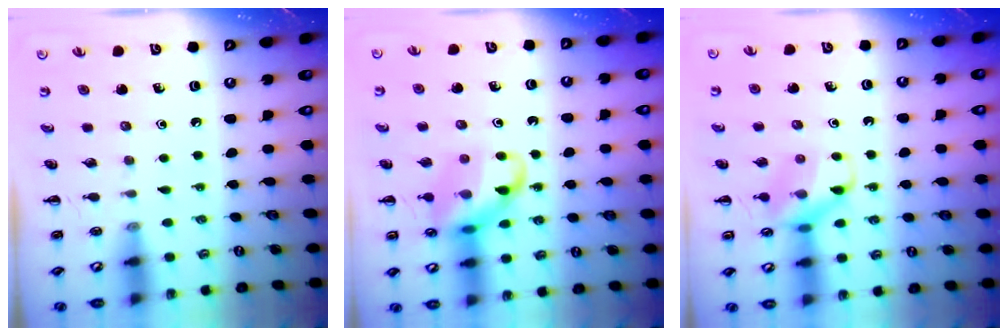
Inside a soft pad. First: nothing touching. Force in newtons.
{"total": 12.4, "press": 12.2, "slide": 2.0}
{"total": 12.7, "press": 12.6, "slide": 1.1}